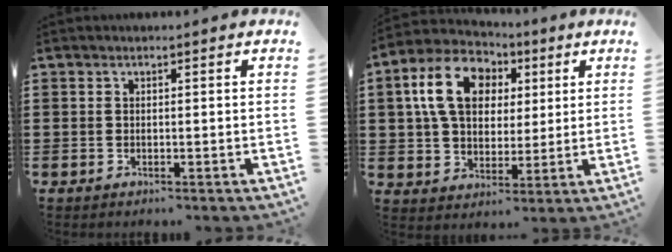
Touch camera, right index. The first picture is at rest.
{"total": 12.0, "force": [3.9, 8.6, 7.4], "torque": [-0.157, 0.016, 0.067]}